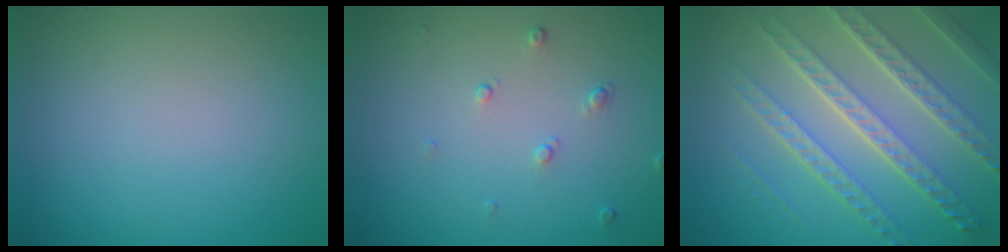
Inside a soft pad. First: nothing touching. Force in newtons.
{"total": 0.9, "press": 0.6, "slide": 0.7}
{"total": 7.6, "press": 5.4, "slide": 5.3}